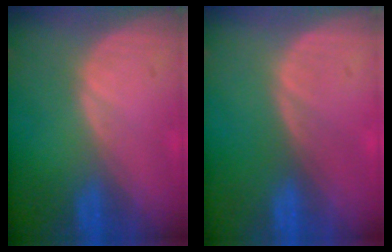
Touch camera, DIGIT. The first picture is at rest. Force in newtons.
{"total": 0.0}